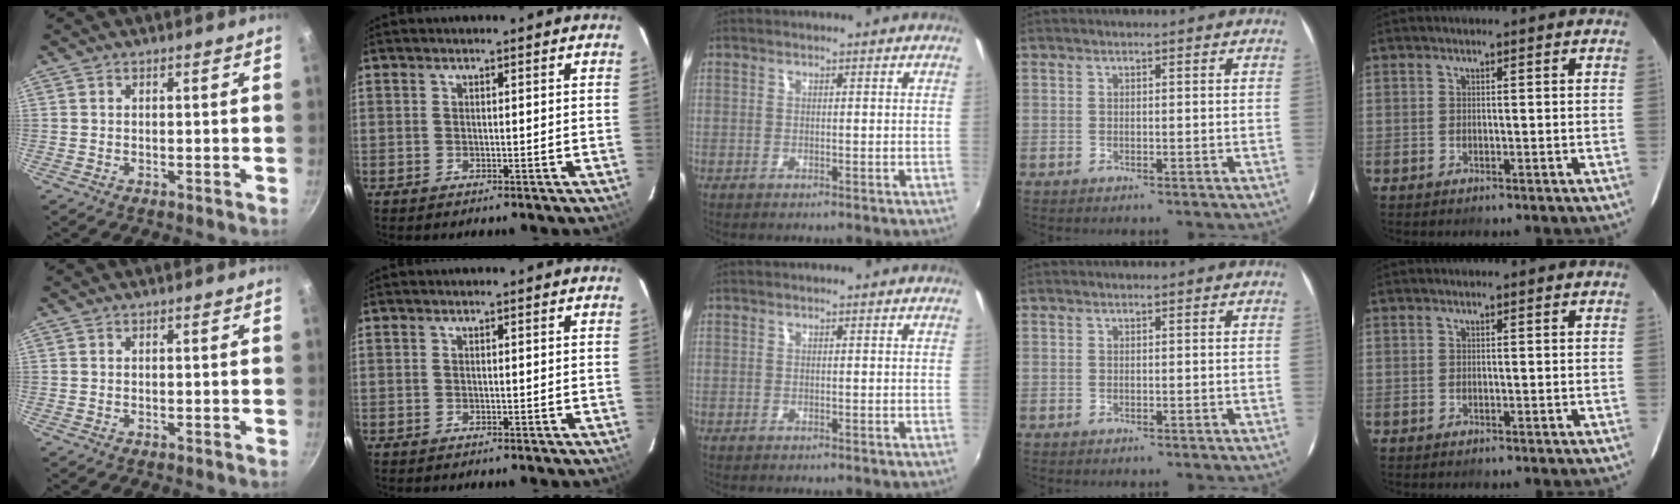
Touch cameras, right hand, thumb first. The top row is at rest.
{}